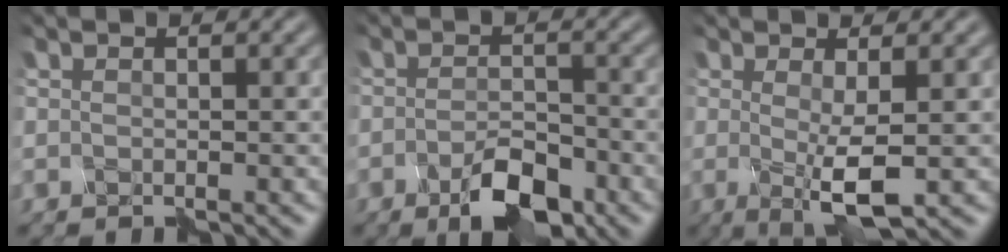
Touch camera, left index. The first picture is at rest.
{"total": 3.8, "force": [-2.6, 1.1, 2.5], "torque": [-0.052, 0.003, -0.047]}
{"total": 3.9, "force": [-0.4, 0.6, 3.8], "torque": [-0.079, -0.008, -0.005]}